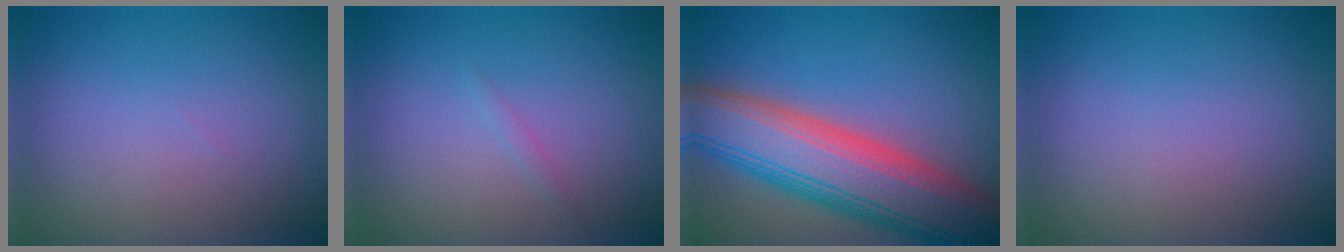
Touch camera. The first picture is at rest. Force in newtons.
{"total": 0.5, "press": 0.5, "slide": 0.0}
{"total": 11.5, "press": 11.5, "slide": 0.9}
{"total": 0.0}